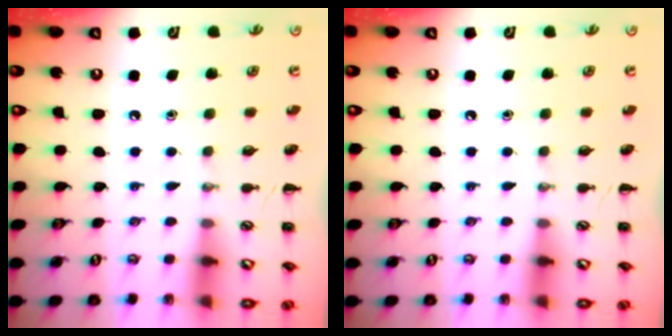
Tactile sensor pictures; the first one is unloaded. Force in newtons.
{"total": 0.0}